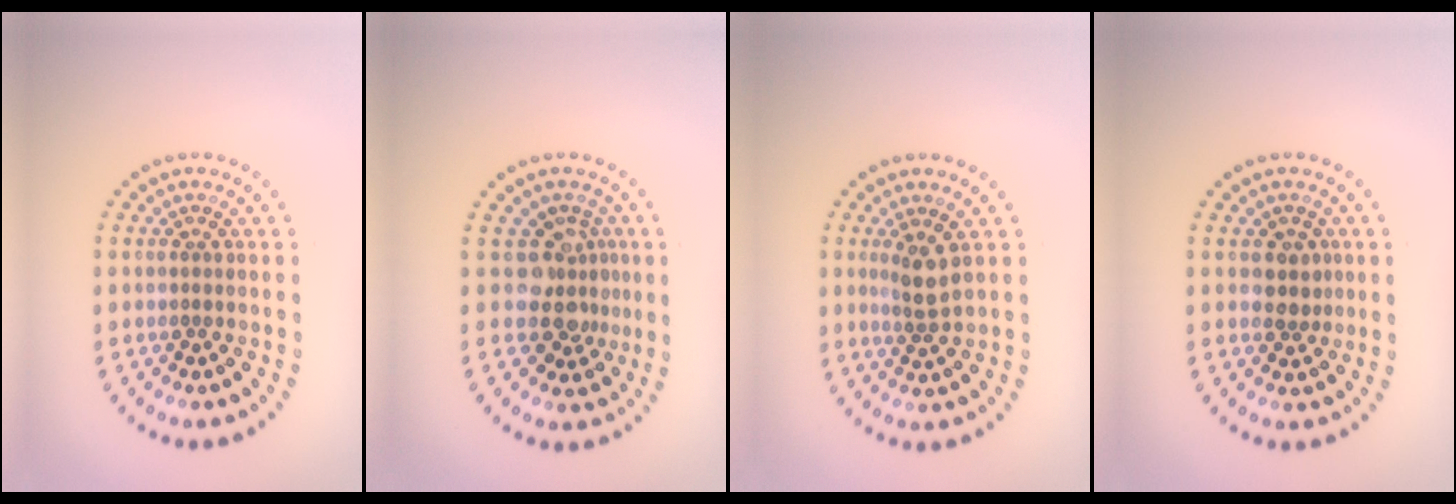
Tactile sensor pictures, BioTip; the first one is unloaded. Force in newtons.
{"total": 3.4, "press": 2.6, "slide": 2.3}
{"total": 2.0, "press": 1.7, "slide": 1.1}
{"total": 2.0, "press": 1.8, "slide": 0.8}